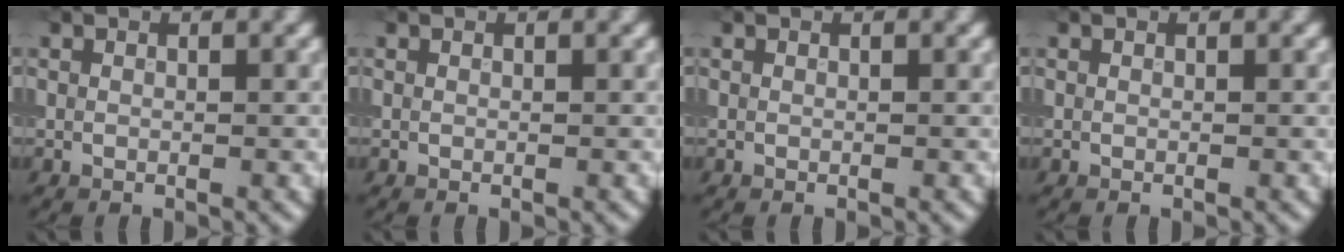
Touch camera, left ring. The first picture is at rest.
{"total": 0.0}
{"total": 0.0}
{"total": 0.0}